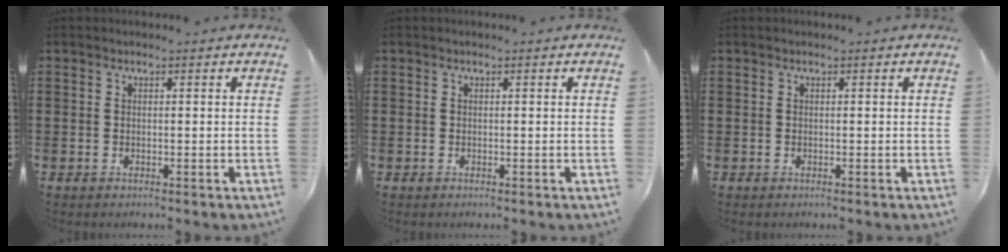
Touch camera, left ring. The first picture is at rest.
{"total": 0.0}
{"total": 0.0}